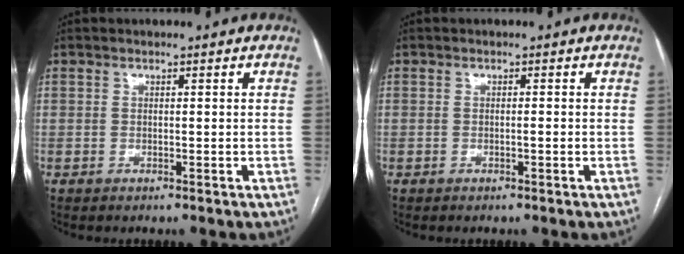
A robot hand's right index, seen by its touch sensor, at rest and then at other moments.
{"total": 0.6, "force": [-0.2, 0.0, 0.6], "torque": [-0.011, 0.002, 0.001]}